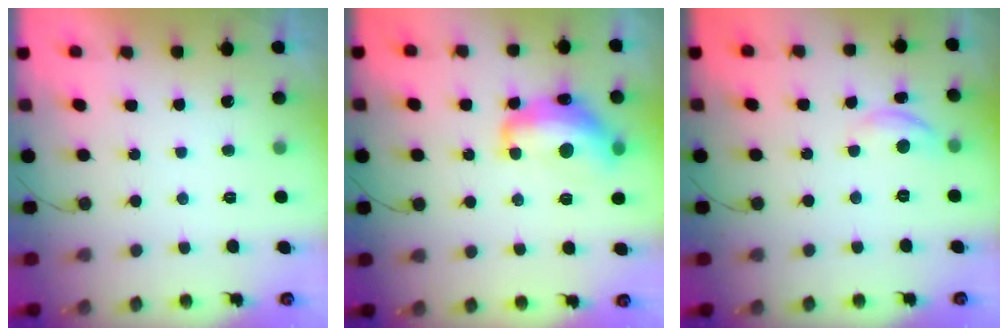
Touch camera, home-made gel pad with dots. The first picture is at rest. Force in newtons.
{"total": 15.0, "press": 14.9, "slide": 1.1}
{"total": 5.5, "press": 5.5, "slide": 0.7}